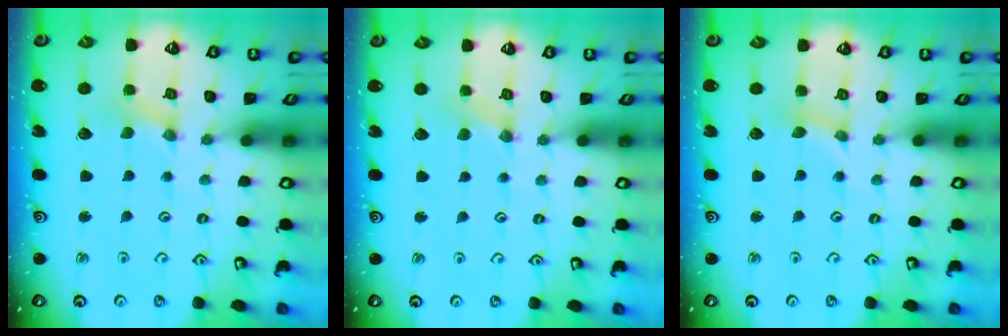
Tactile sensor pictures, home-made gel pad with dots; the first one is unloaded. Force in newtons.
{"total": 2.5, "press": 2.4, "slide": 0.4}
{"total": 1.9, "press": 1.9, "slide": 0.4}